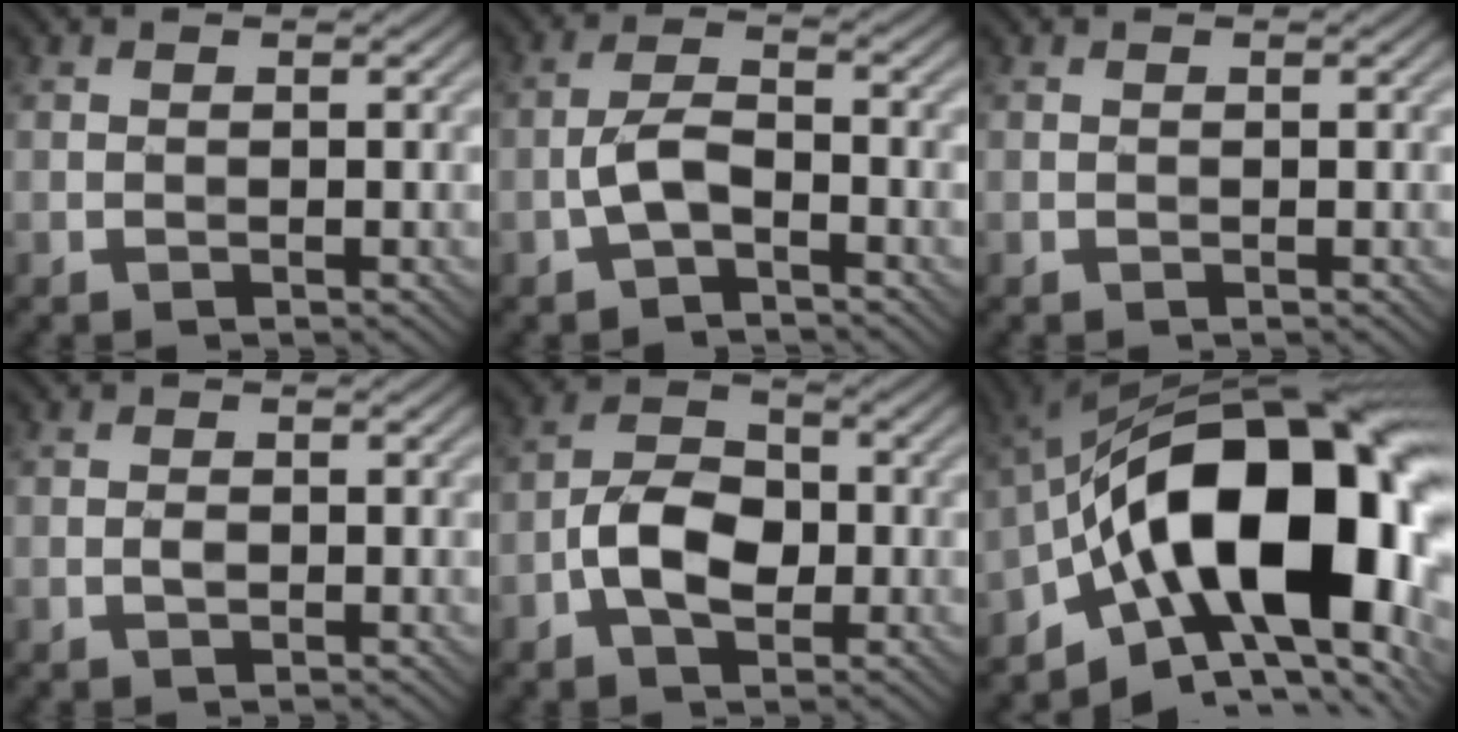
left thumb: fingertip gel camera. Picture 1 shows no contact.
{"total": 3.8, "force": [-1.8, 1.5, 2.9], "torque": [-0.062, 0.008, -0.044]}
{"total": 0.0}
{"total": 0.8, "force": [-0.2, 0.5, 0.7], "torque": [-0.014, 0.001, -0.004]}
{"total": 6.3, "force": [-1.8, 3.8, 4.7], "torque": [-0.085, 0.008, -0.043]}
{"total": 19.7, "force": [-3.6, 10.3, 16.4], "torque": [-0.236, 0.009, -0.060]}